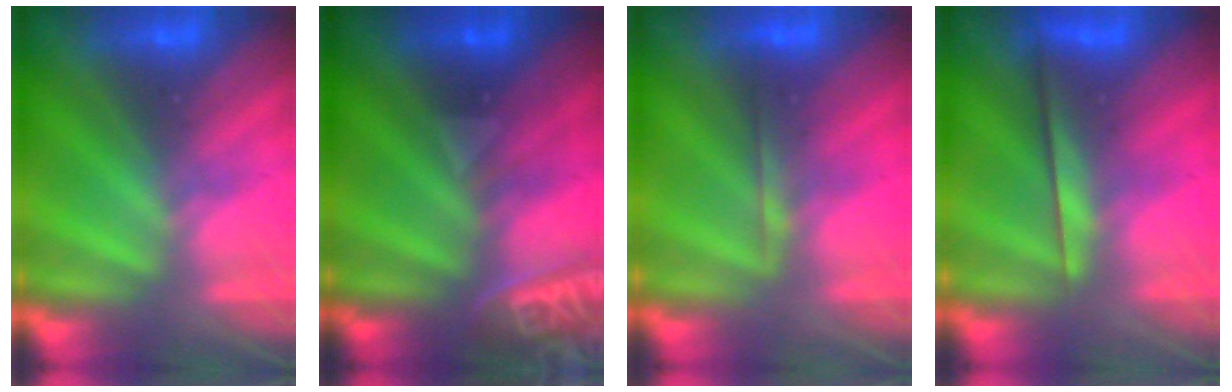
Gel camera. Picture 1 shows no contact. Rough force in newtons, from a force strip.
{"total": 2.4}
{"total": 1.9}
{"total": 2.3}